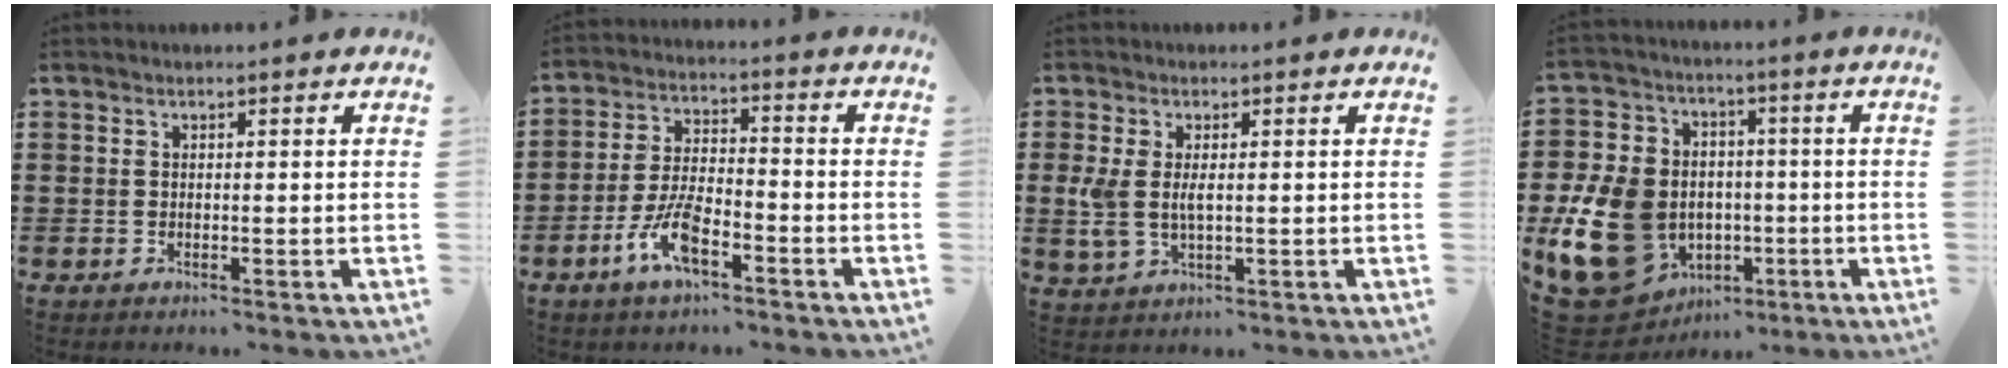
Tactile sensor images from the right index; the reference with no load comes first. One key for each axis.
{"total": 7.6, "fx": -4.2, "fy": 2.8, "fz": 5.6, "tx": -0.136, "ty": -0.003, "tz": -0.083}
{"total": 4.5, "fx": 0.4, "fy": 2.3, "fz": 3.8, "tx": -0.101, "ty": -0.001, "tz": -0.001}
{"total": 16.5, "fx": -3.9, "fy": 13.2, "fz": 9.0, "tx": -0.243, "ty": 0.014, "tz": -0.068}